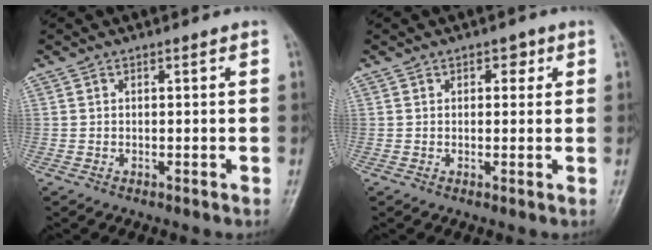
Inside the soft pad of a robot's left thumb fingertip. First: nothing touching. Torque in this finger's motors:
{"motor_torque": [-0.10, 0.13, -0.21, -0.06, -0.04]}